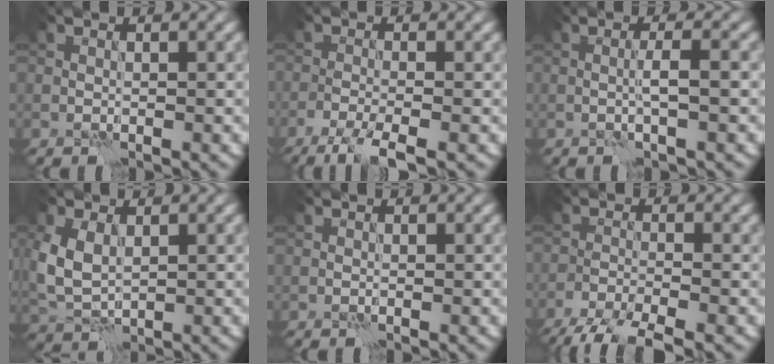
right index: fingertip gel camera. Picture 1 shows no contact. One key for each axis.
{"total": 3.7, "fx": -2.4, "fy": 0.5, "fz": 2.7, "tx": -0.047, "ty": -0.004, "tz": -0.055}
{"total": 1.9, "fx": -0.3, "fy": 0.1, "fz": 1.8, "tx": -0.034, "ty": 0.004, "tz": -0.008}
{"total": 4.7, "fx": 0.9, "fy": 3.1, "fz": 3.4, "tx": -0.086, "ty": 0.002, "tz": 0.022}
{"total": 0.0}
{"total": 5.3, "fx": -4.4, "fy": 0.7, "fz": 2.9, "tx": -0.050, "ty": -0.020, "tz": -0.084}